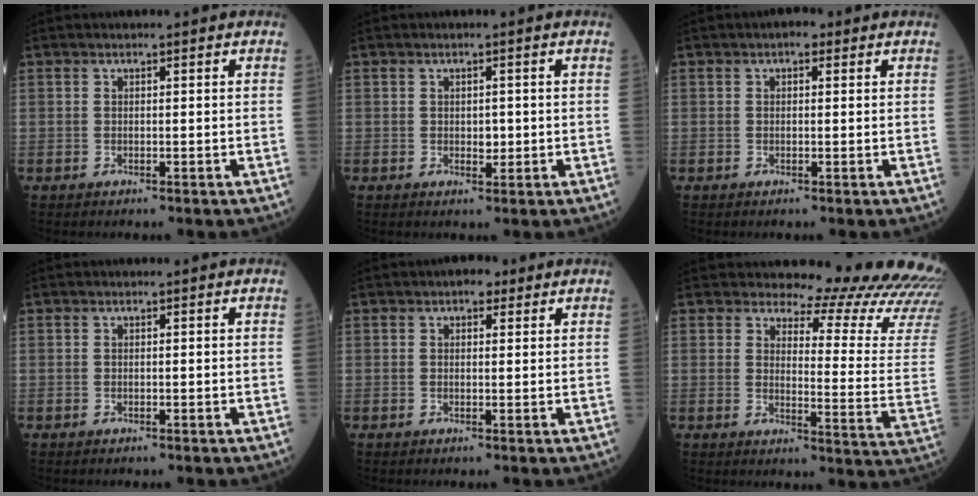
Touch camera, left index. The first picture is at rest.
{"total": 1.4, "force": [-0.2, 0.9, 1.0], "torque": [-0.012, -0.003, -0.003]}
{"total": 1.6, "force": [0.8, 0.9, 1.1], "torque": [-0.012, 0.005, 0.004]}
{"total": 0.0}
{"total": 2.2, "force": [1.3, 1.3, 1.2], "torque": [-0.014, 0.006, 0.012]}
{"total": 19.1, "force": [18.7, 0.4, 3.5], "torque": [-0.033, -0.165, 0.189]}